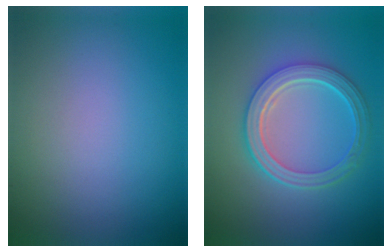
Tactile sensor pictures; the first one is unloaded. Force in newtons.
{"total": 5.6, "press": 4.1, "slide": 3.8}